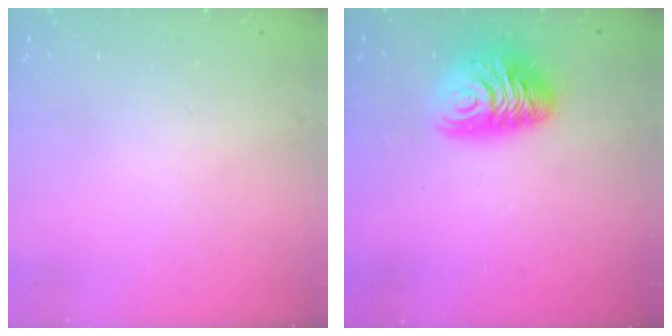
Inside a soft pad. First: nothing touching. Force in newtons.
{"total": 11.0, "press": 11.0, "slide": 0.9}